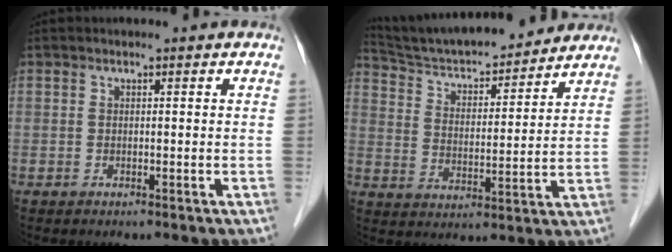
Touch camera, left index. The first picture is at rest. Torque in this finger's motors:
{"motor_torque": [-0.49, -0.98, 0.30, 0.12]}